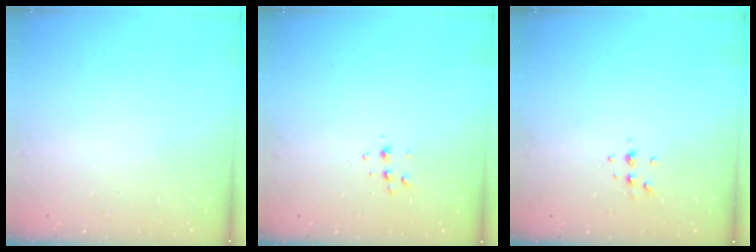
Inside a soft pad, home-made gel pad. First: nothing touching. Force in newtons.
{"total": 4.7, "press": 4.6, "slide": 0.9}
{"total": 5.2, "press": 5.1, "slide": 0.9}